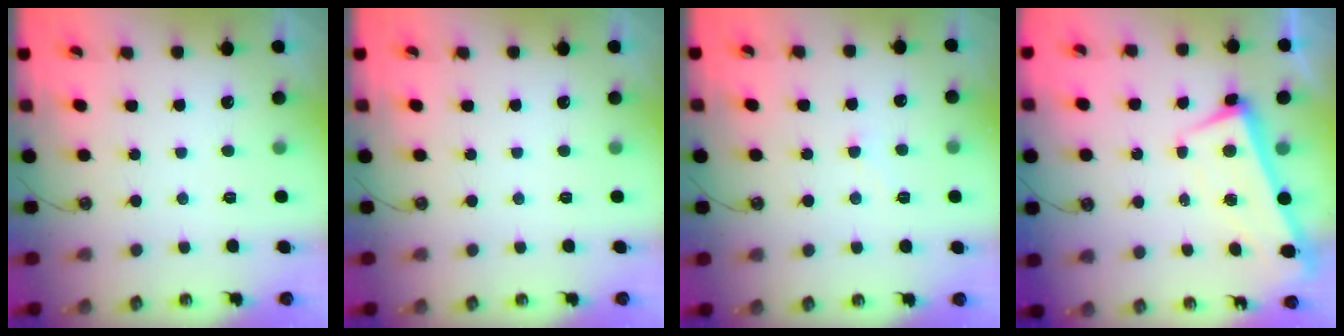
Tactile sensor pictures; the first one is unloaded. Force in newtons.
{"total": 0.0}
{"total": 2.4, "press": 2.4, "slide": 0.5}
{"total": 1.5, "press": 0.3, "slide": 1.5}